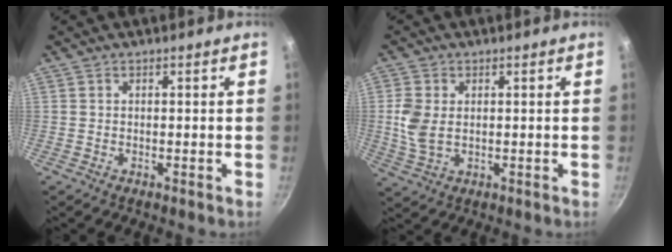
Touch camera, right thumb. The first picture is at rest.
{"total": 6.1, "force": [0.5, 4.1, 4.5], "torque": [-0.097, -0.005, 0.014]}